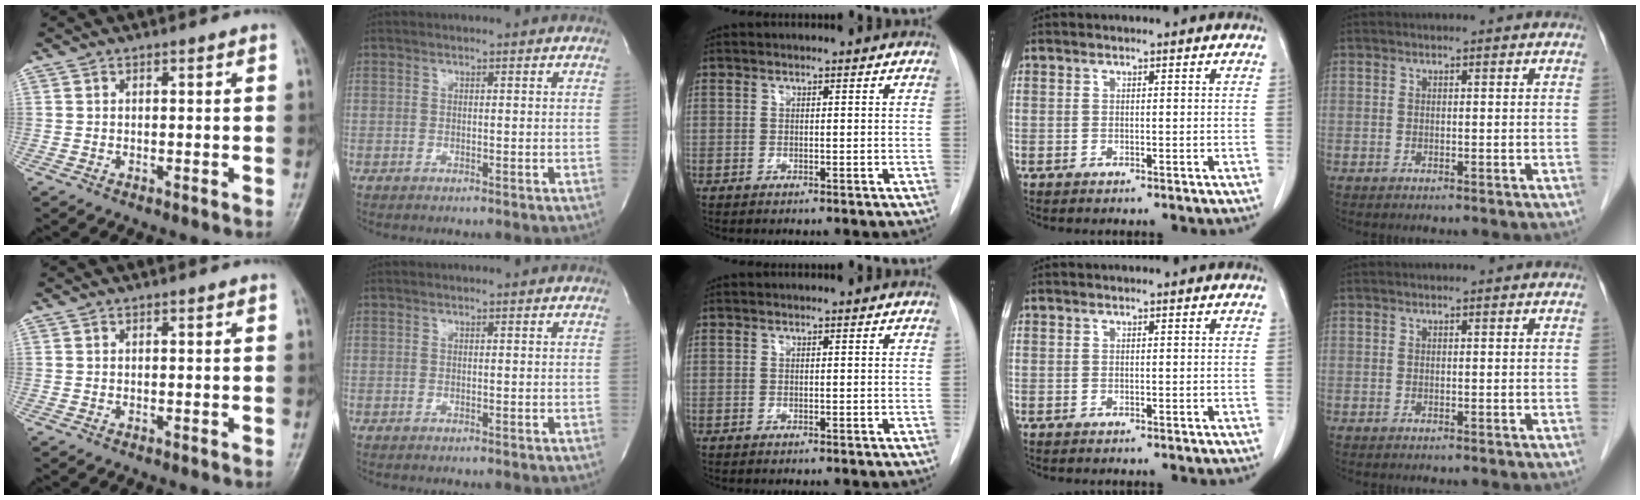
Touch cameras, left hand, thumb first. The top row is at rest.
{}